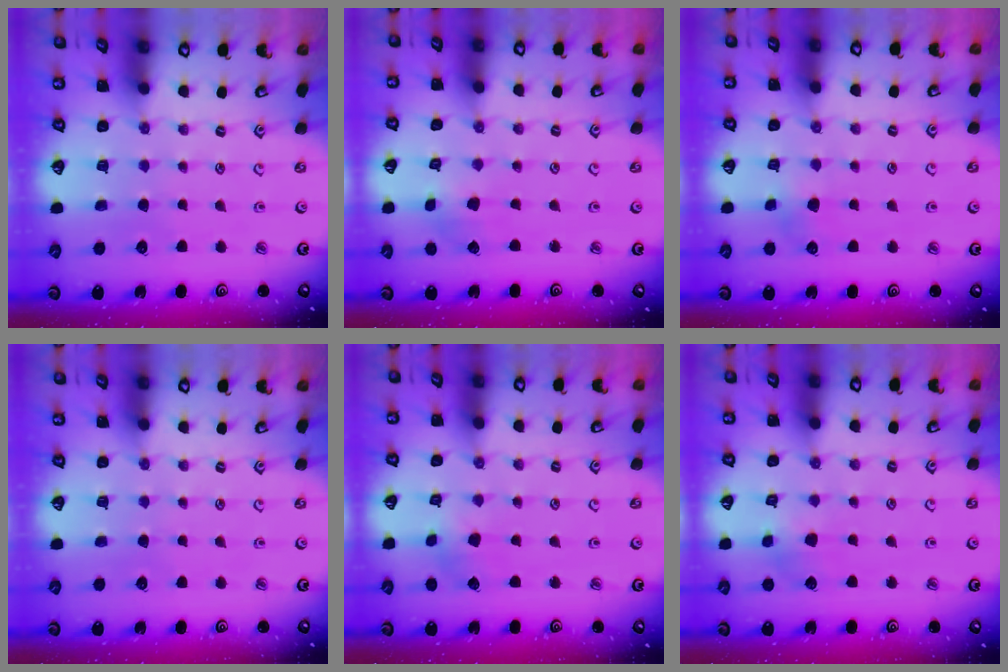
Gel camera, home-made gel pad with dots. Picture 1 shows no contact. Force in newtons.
{"total": 2.9, "press": 2.9, "slide": 0.1}
{"total": 3.2, "press": 3.1, "slide": 0.5}
{"total": 0.0}
{"total": 3.0, "press": 3.0, "slide": 0.4}
{"total": 7.3, "press": 7.3, "slide": 0.5}